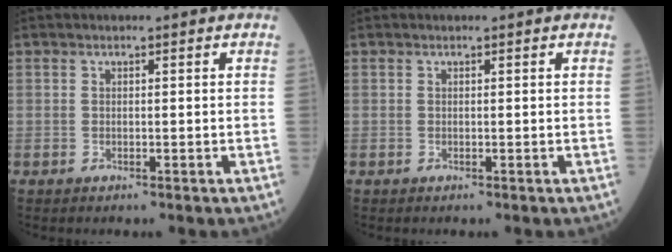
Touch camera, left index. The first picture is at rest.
{"total": 0.0}